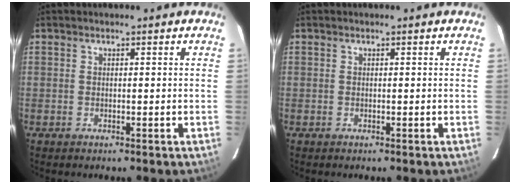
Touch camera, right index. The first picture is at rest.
{"total": 0.0}